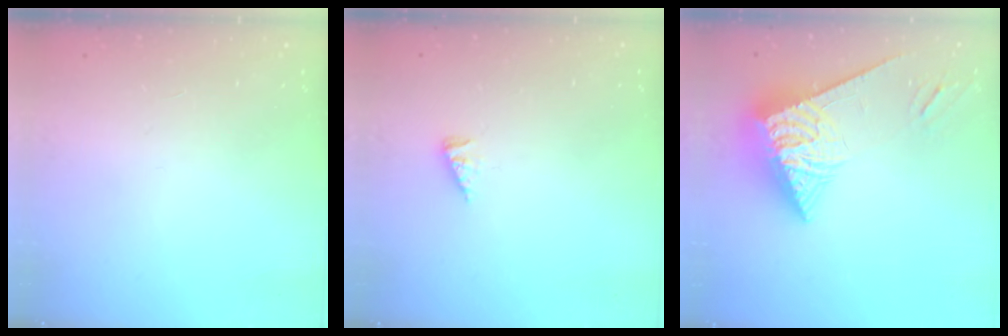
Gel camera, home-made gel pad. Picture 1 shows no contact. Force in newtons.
{"total": 2.5, "press": 2.5, "slide": 0.4}
{"total": 8.6, "press": 8.5, "slide": 1.1}